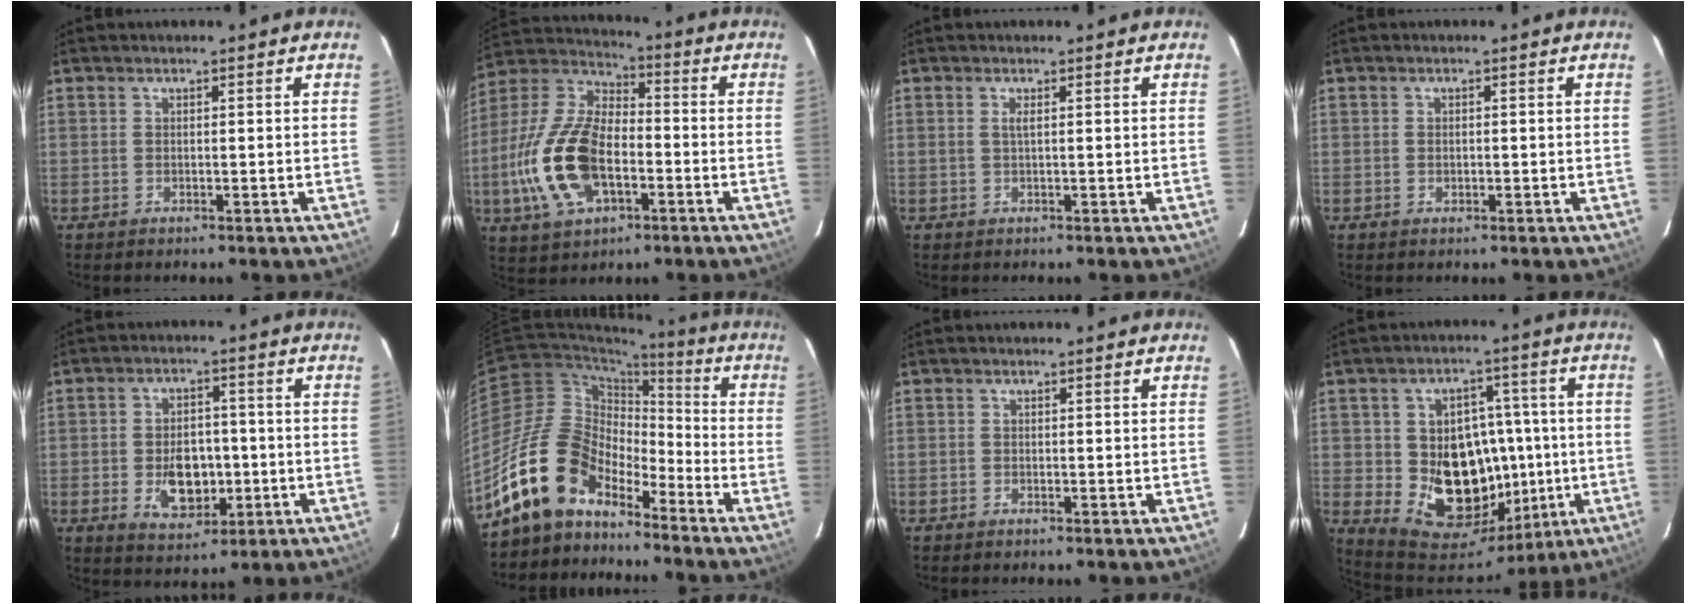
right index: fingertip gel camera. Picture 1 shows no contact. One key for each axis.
{"total": 18.3, "fx": -5.0, "fy": 9.7, "fz": 14.7, "tx": -0.329, "ty": -0.002, "tz": -0.091}
{"total": 0.9, "fx": 0.3, "fy": -0.2, "fz": 0.8, "tx": -0.014, "ty": 0.002, "tz": 0.005}
{"total": 0.9, "fx": -0.1, "fy": 0.8, "fz": 0.3, "tx": -0.003, "ty": 0.001, "tz": -0.002}
{"total": 8.8, "fx": -2.0, "fy": 5.9, "fz": 6.2, "tx": -0.116, "ty": 0.007, "tz": -0.018}
{"total": 14.7, "fx": -11.0, "fy": 7.6, "fz": 6.1, "tx": -0.114, "ty": 0.020, "tz": -0.208}
{"total": 0.0}
{"total": 17.9, "fx": -1.2, "fy": 15.1, "fz": 9.4, "tx": -0.182, "ty": 0.027, "tz": 0.011}